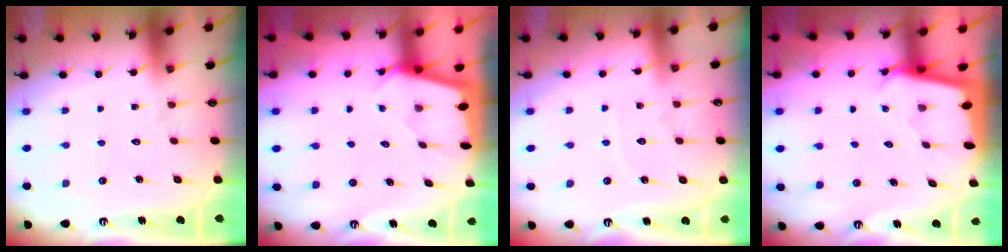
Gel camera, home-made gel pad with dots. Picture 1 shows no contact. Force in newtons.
{"total": 2.2, "press": 2.2, "slide": 0.3}
{"total": 4.3, "press": 4.3, "slide": 0.6}
{"total": 2.4, "press": 2.4, "slide": 0.1}